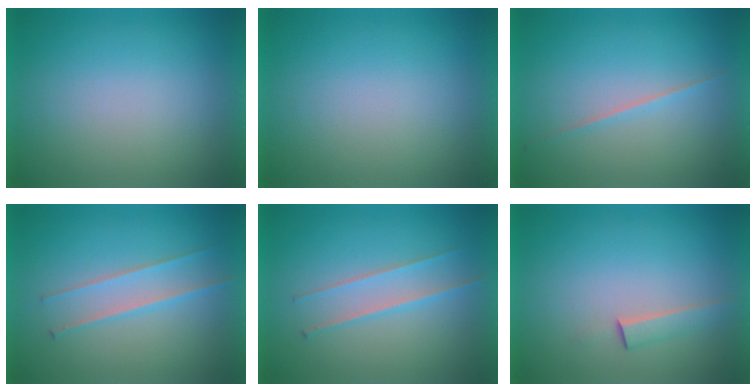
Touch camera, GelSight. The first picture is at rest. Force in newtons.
{"total": 0.0}
{"total": 1.8}
{"total": 2.4}
{"total": 2.2}
{"total": 1.5}